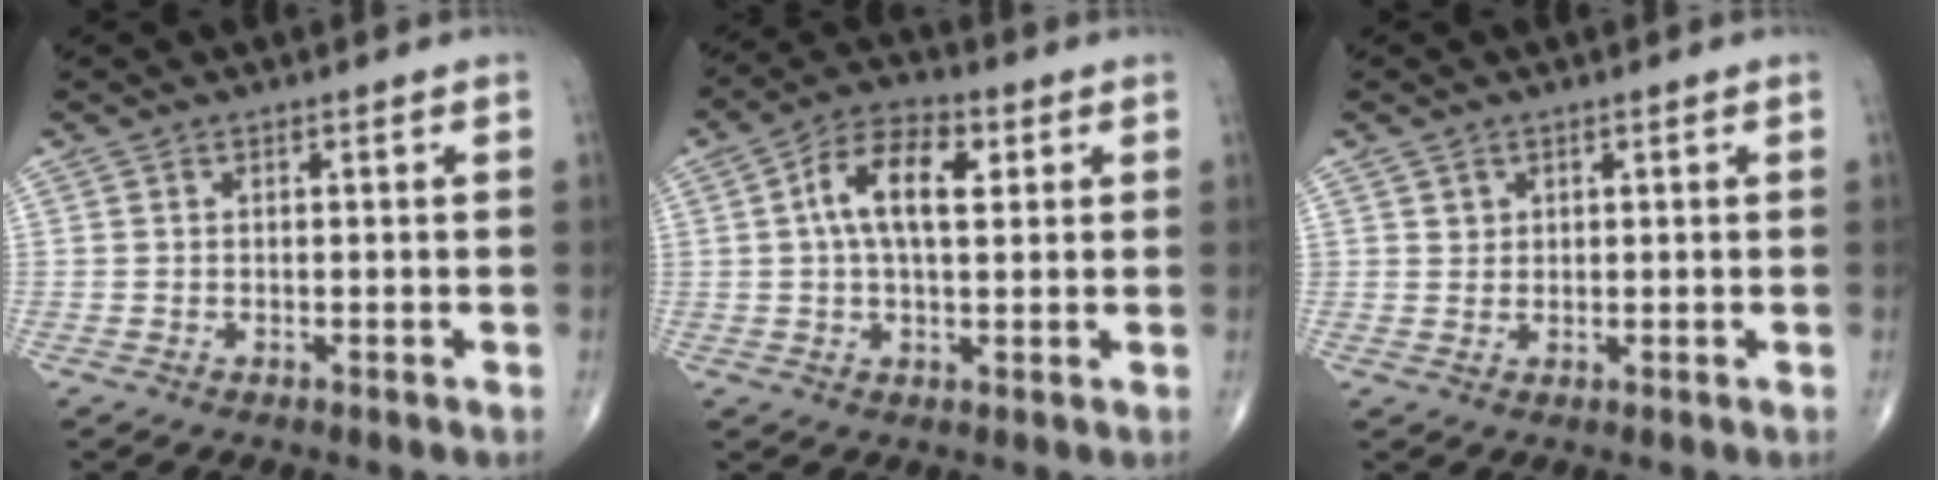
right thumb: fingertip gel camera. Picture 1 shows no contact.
{"total": 10.1, "force": [2.3, 5.1, 8.3], "torque": [-0.144, 0.020, 0.032]}
{"total": 1.4, "force": [0.7, 1.2, 0.2], "torque": [0.009, -0.003, 0.010]}